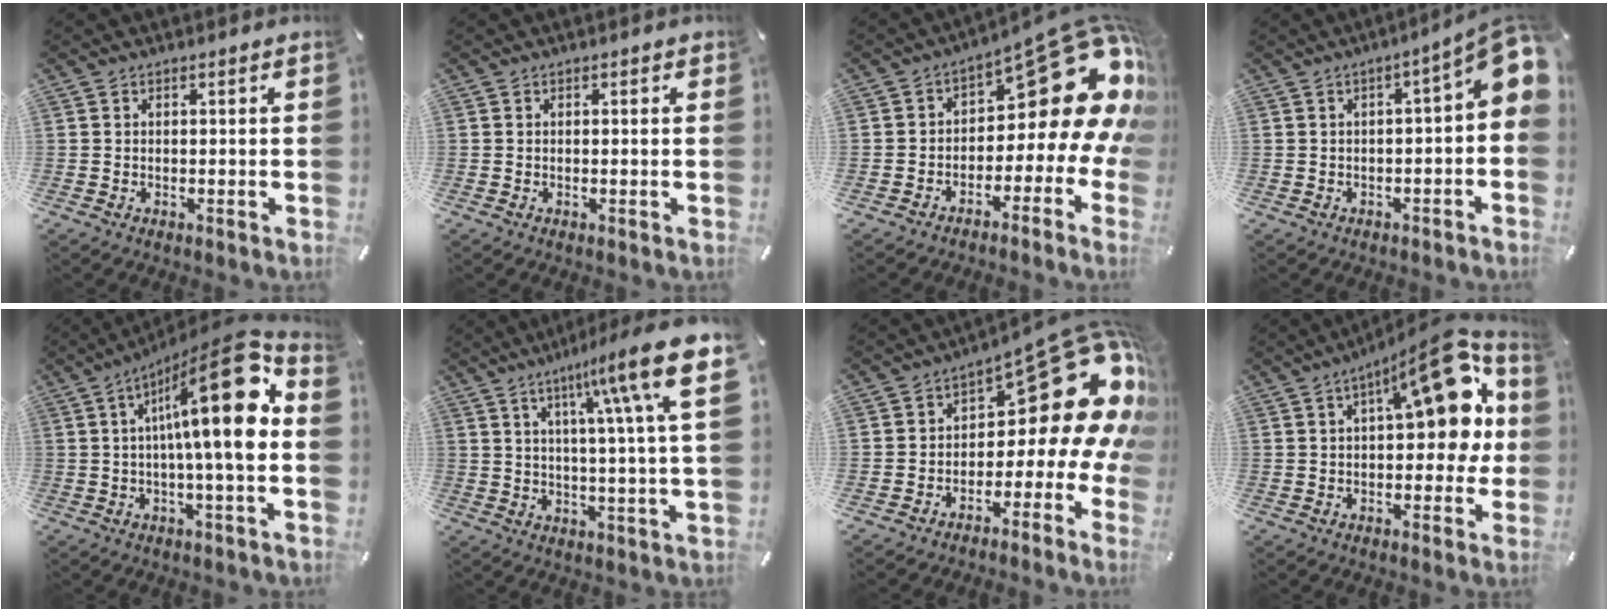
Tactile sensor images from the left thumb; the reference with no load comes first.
{"total": 0.0}
{"total": 19.1, "force": [7.6, 9.2, 14.9], "torque": [-0.185, -0.061, 0.124]}
{"total": 8.8, "force": [1.6, 2.7, 8.2], "torque": [-0.105, -0.024, 0.024]}
{"total": 21.6, "force": [4.8, 4.6, 20.6], "torque": [-0.316, -0.042, 0.061]}
{"total": 20.1, "force": [8.6, 3.0, 18.0], "torque": [-0.272, -0.037, 0.118]}
{"total": 21.1, "force": [8.2, 9.9, 16.8], "torque": [-0.213, -0.068, 0.139]}
{"total": 16.5, "force": [5.3, 7.0, 13.9], "torque": [-0.168, -0.030, 0.082]}